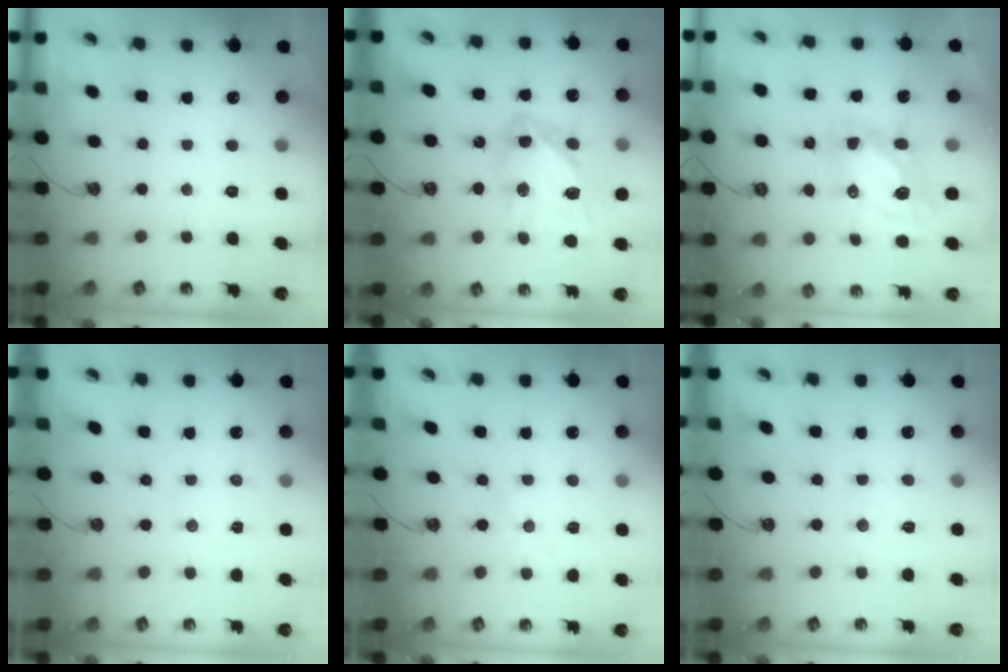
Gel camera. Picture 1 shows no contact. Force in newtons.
{"total": 15.5, "press": 15.4, "slide": 1.5}
{"total": 8.9, "press": 8.9, "slide": 0.7}
{"total": 3.4, "press": 3.3, "slide": 0.5}
{"total": 4.1, "press": 4.1, "slide": 0.4}
{"total": 4.6, "press": 4.6, "slide": 0.6}